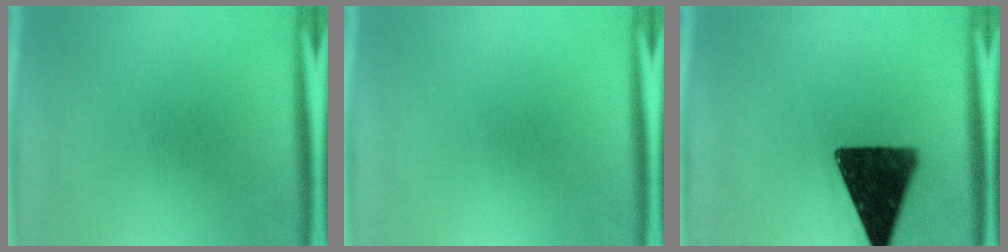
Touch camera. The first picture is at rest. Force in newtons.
{"total": 0.0}
{"total": 15.0}